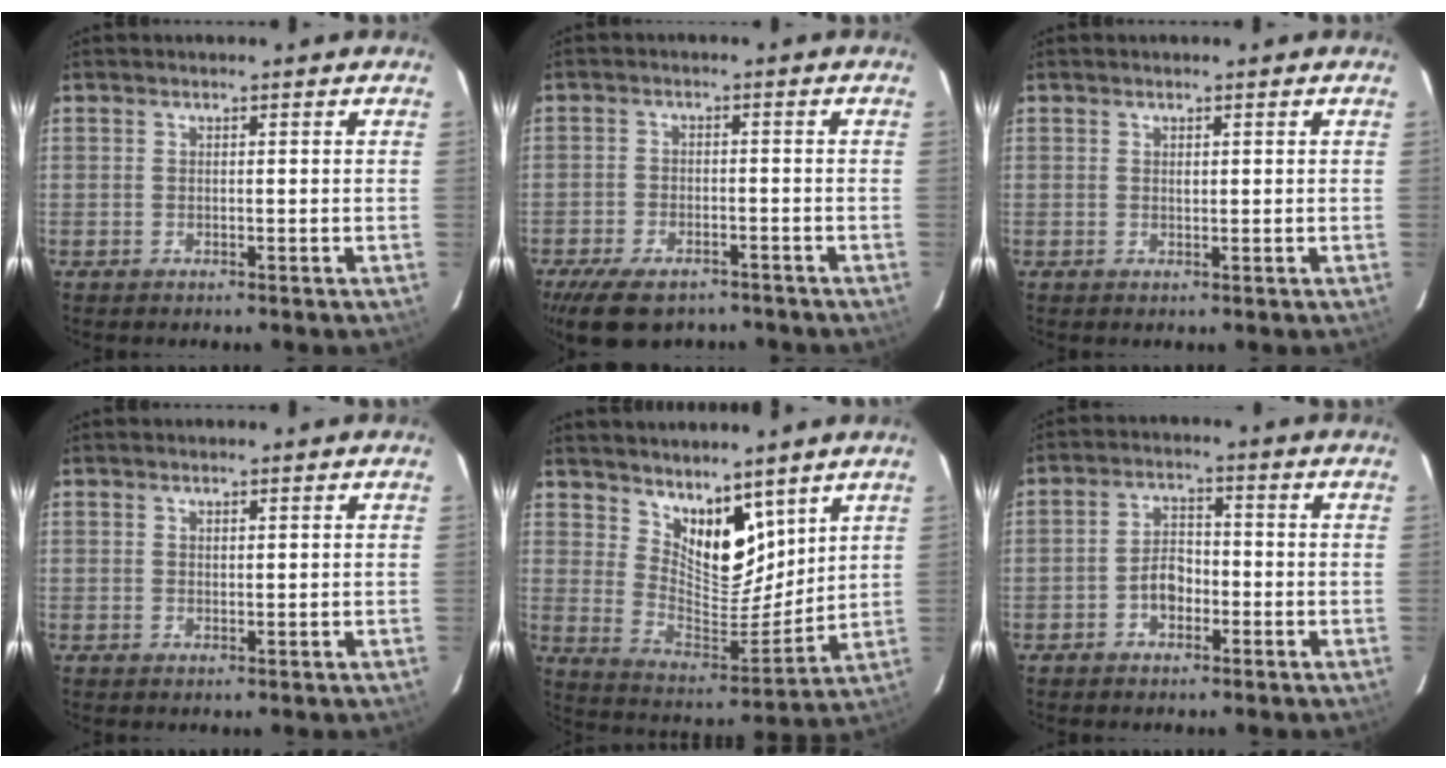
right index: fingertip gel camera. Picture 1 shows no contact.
{"total": 11.3, "force": [-8.3, 5.4, 5.6], "torque": [-0.134, -0.012, -0.133]}
{"total": 0.6, "force": [0.3, 0.4, 0.3], "torque": [-0.005, 0.002, 0.006]}
{"total": 0.9, "force": [0.7, 0.4, 0.3], "torque": [-0.004, 0.001, 0.013]}
{"total": 12.4, "force": [8.4, 5.7, 7.0], "torque": [-0.110, -0.012, 0.160]}
{"total": 4.6, "force": [-1.9, 3.0, 2.9], "torque": [-0.056, 0.013, -0.032]}